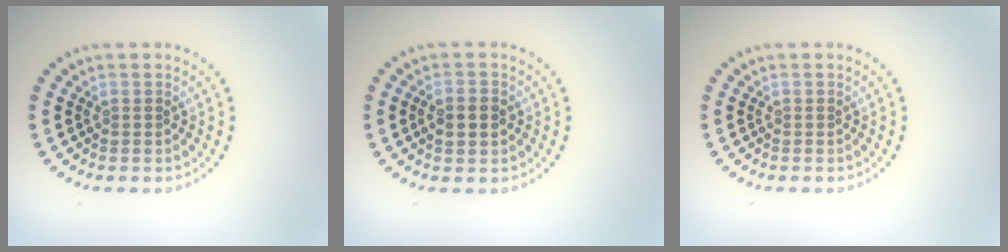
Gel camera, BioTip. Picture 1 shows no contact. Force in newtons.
{"total": 2.4, "press": 2.4, "slide": 0.0}
{"total": 0.0}